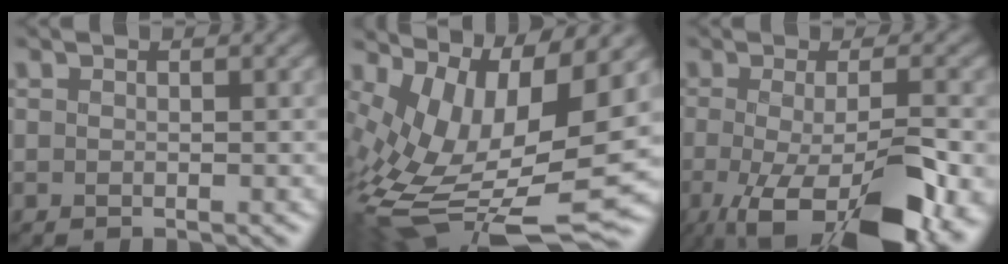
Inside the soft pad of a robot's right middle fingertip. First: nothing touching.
{"total": 14.3, "force": [0.1, 5.7, 13.1], "torque": [-0.277, -0.002, 0.024]}
{"total": 12.3, "force": [-5.5, 4.0, 10.3], "torque": [-0.175, -0.026, -0.076]}